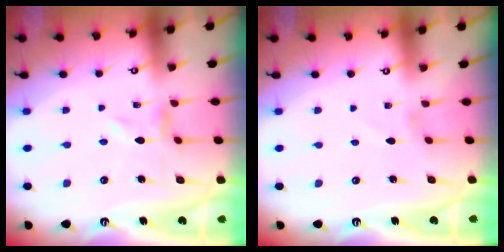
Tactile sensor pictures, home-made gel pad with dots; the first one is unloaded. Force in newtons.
{"total": 1.3, "press": 1.3, "slide": 0.1}